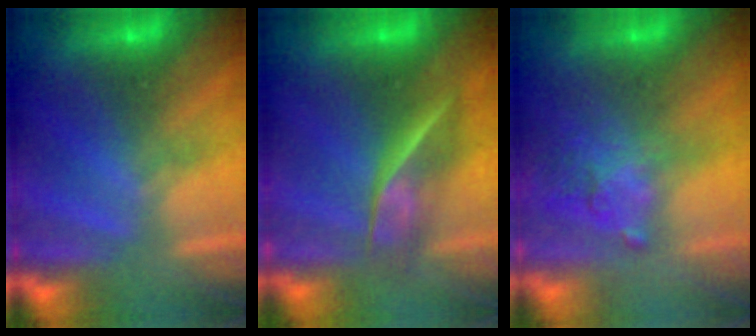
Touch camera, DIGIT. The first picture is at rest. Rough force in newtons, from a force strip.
{"total": 2.5}
{"total": 3.0}